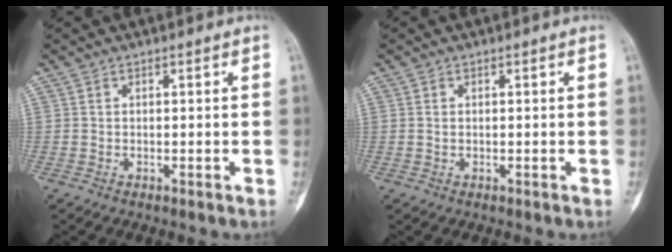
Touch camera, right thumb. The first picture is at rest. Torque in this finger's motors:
{"motor_torque": [-0.46, -0.16, 0.07, 0.03, -0.02]}